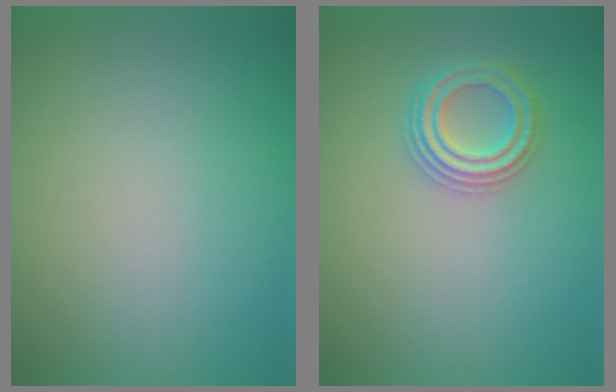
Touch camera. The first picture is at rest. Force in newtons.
{"total": 2.9, "press": 2.9, "slide": 0.5}